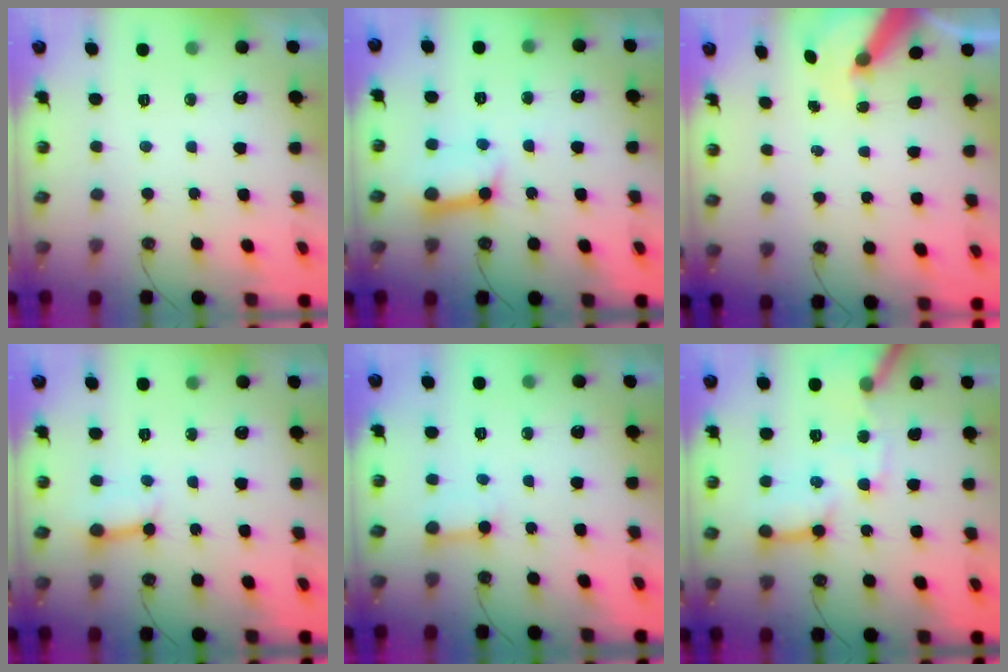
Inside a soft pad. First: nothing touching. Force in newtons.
{"total": 10.5, "press": 10.4, "slide": 1.2}
{"total": 6.8, "press": 6.7, "slide": 0.7}
{"total": 3.7, "press": 3.7, "slide": 0.5}
{"total": 3.9, "press": 3.9, "slide": 0.3}
{"total": 13.9, "press": 13.8, "slide": 1.7}